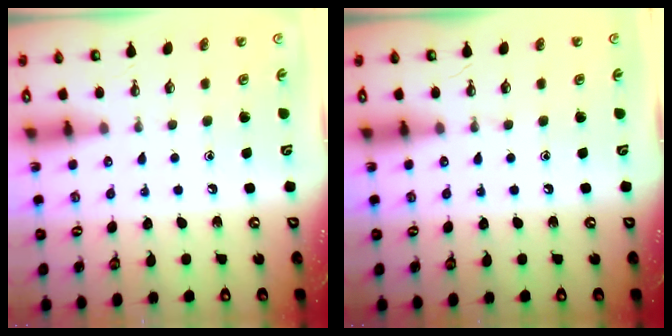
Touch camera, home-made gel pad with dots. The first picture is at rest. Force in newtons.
{"total": 0.0}